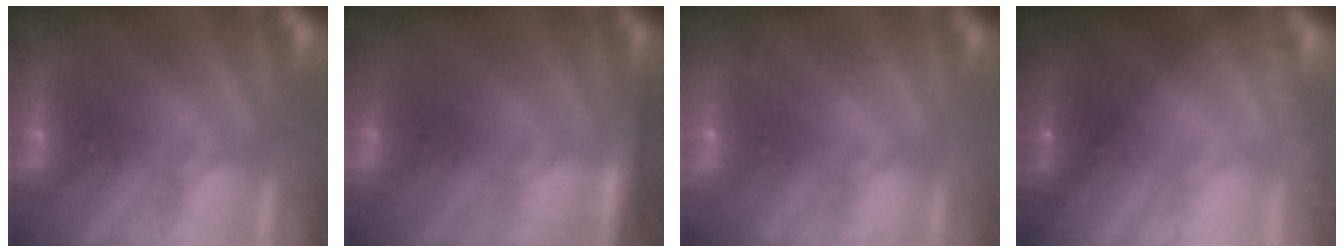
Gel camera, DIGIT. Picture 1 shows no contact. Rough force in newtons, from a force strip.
{"total": 9.3}
{"total": 2.3}
{"total": 5.7}